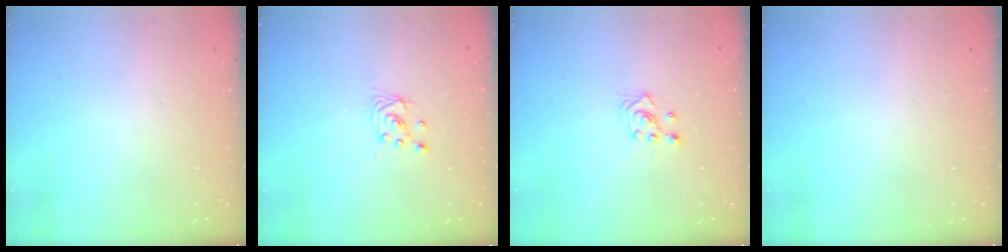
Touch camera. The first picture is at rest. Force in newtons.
{"total": 2.8, "press": 2.8, "slide": 0.1}
{"total": 2.4, "press": 2.2, "slide": 0.8}
{"total": 0.0}